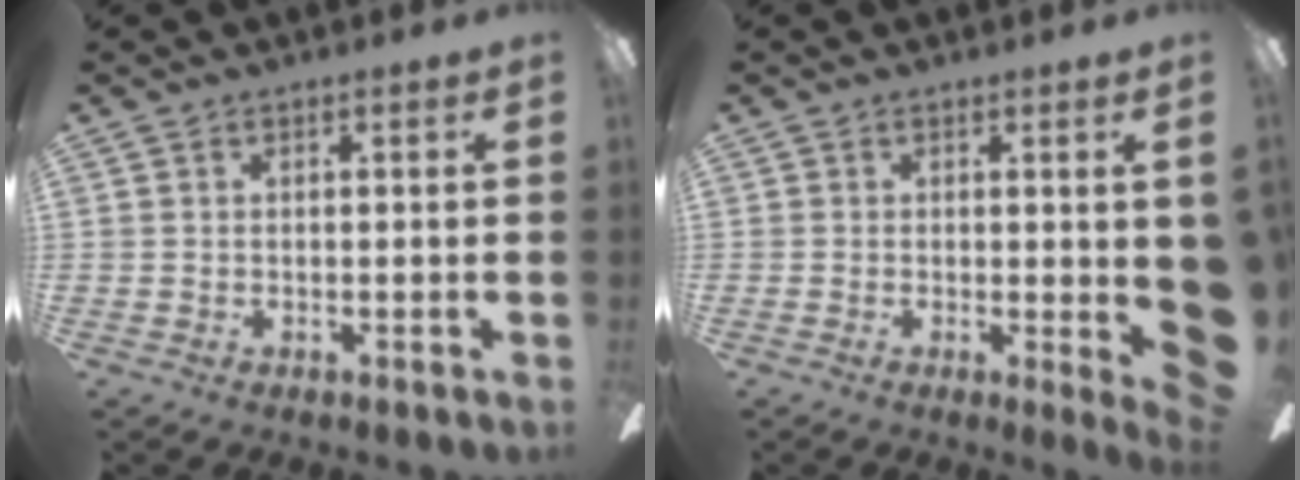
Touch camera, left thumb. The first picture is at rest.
{"total": 5.4, "force": [-0.4, 1.0, 5.3], "torque": [-0.060, -0.018, 0.002]}